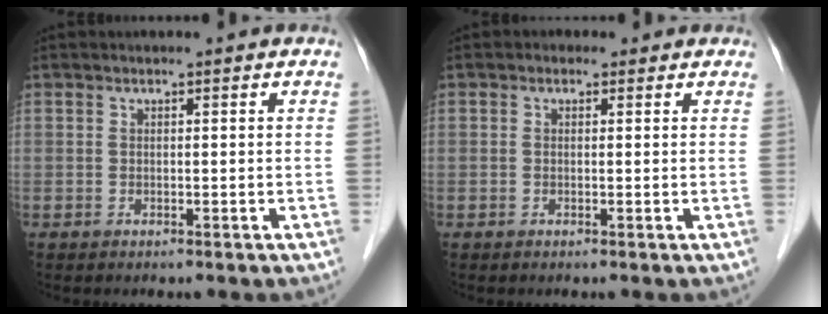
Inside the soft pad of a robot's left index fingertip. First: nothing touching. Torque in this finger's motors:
{"motor_torque": [1.04, -1.10, 0.10, 0.00]}